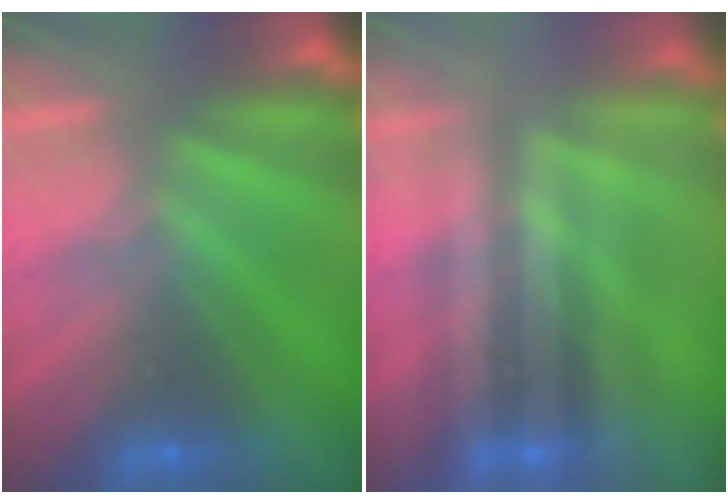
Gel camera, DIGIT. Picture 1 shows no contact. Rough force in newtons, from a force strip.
{"total": 1.9}